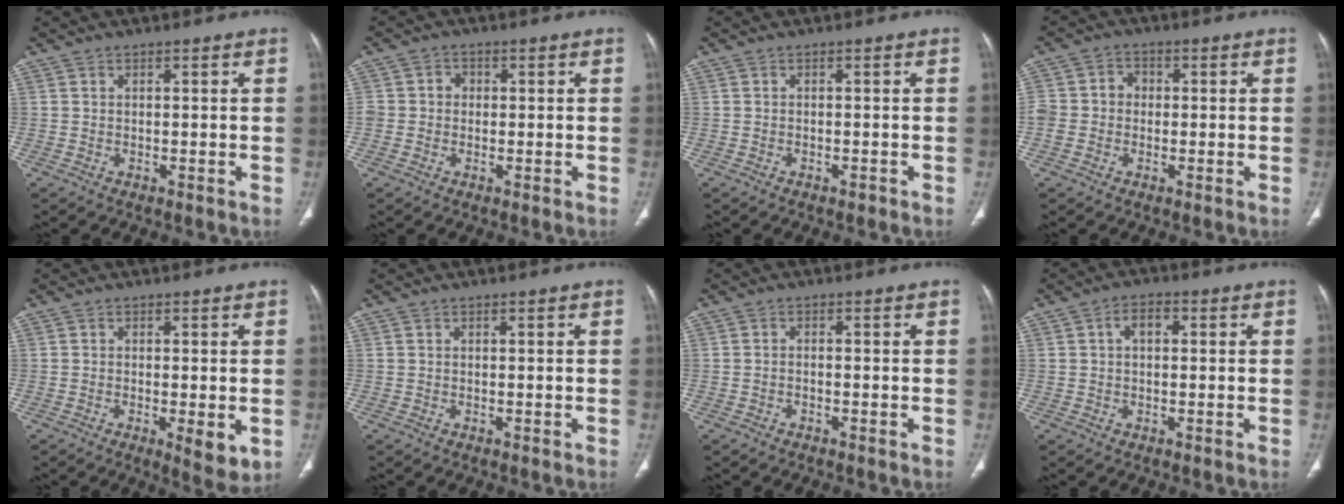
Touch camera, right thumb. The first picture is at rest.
{"total": 3.3, "force": [-0.1, 3.1, 1.3], "torque": [-0.005, 0.014, -0.003]}
{"total": 0.6, "force": [-0.5, 0.3, 0.3], "torque": [-0.007, 0.000, -0.008]}
{"total": 5.7, "force": [-0.5, 5.0, 2.7], "torque": [-0.037, 0.024, -0.015]}
{"total": 5.3, "force": [-1.2, 1.6, 4.8], "torque": [-0.072, -0.015, -0.017]}
{"total": 0.0}
{"total": 0.8, "force": [-0.5, 0.4, 0.5], "torque": [-0.007, 0.005, -0.010]}
{"total": 3.4, "force": [0.6, 2.1, 2.6], "torque": [-0.040, 0.013, 0.004]}